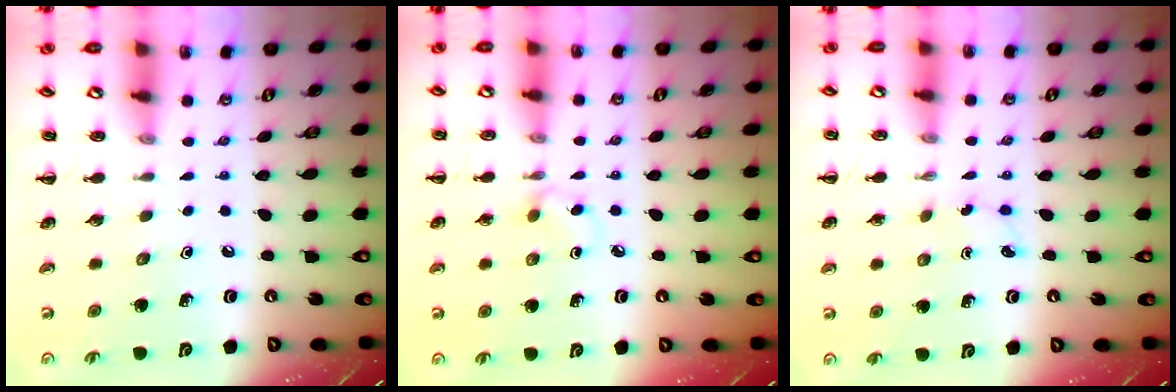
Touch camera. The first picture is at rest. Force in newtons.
{"total": 4.0, "press": 3.8, "slide": 1.3}
{"total": 2.6, "press": 2.5, "slide": 0.8}